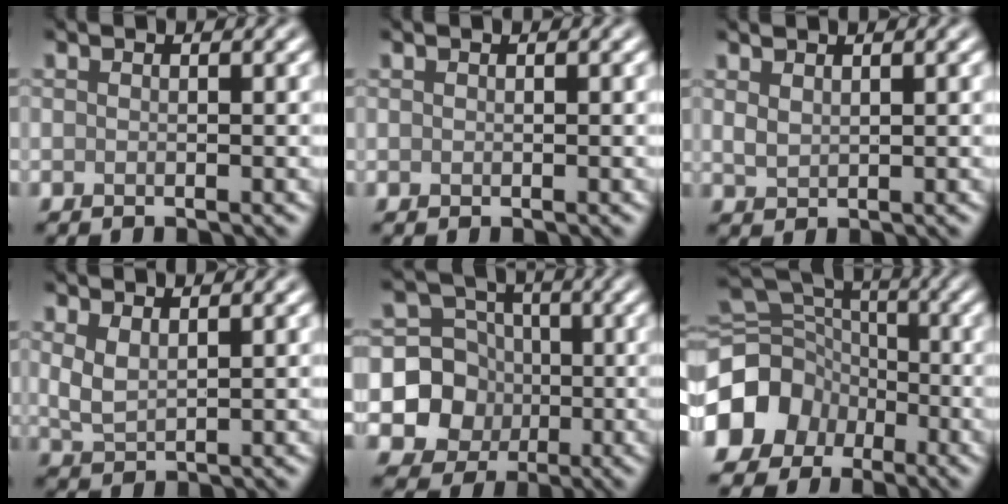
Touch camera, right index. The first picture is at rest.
{"total": 0.0}
{"total": 1.4, "force": [1.0, 0.6, 0.7], "torque": [-0.019, 0.001, 0.025]}
{"total": 2.2, "force": [1.2, 1.0, 1.6], "torque": [-0.042, -0.003, 0.028]}
{"total": 5.9, "force": [-1.0, 5.4, 1.9], "torque": [-0.017, 0.002, -0.038]}
{"total": 10.9, "force": [-5.2, 8.9, 3.6], "torque": [-0.080, -0.016, -0.104]}